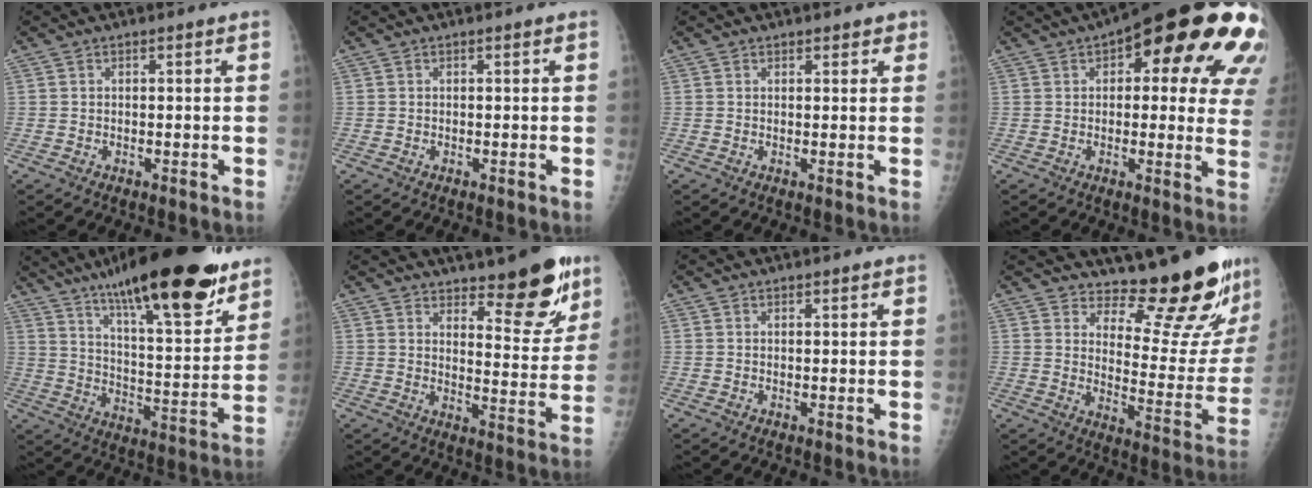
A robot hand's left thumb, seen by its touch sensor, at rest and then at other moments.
{"total": 0.0}
{"total": 1.9, "force": [1.4, 1.1, 0.5], "torque": [0.016, -0.006, 0.012]}
{"total": 25.7, "force": [11.3, 9.5, 21.1], "torque": [-0.201, 0.004, 0.143]}
{"total": 27.1, "force": [18.7, 6.5, 18.5], "torque": [-0.259, -0.068, 0.295]}
{"total": 12.8, "force": [8.9, 4.3, 8.1], "torque": [-0.066, -0.067, 0.133]}
{"total": 0.7, "force": [0.6, 0.3, 0.2], "torque": [-0.002, -0.004, 0.008]}
{"total": 16.9, "force": [15.2, 3.5, 6.6], "torque": [-0.045, -0.166, 0.197]}